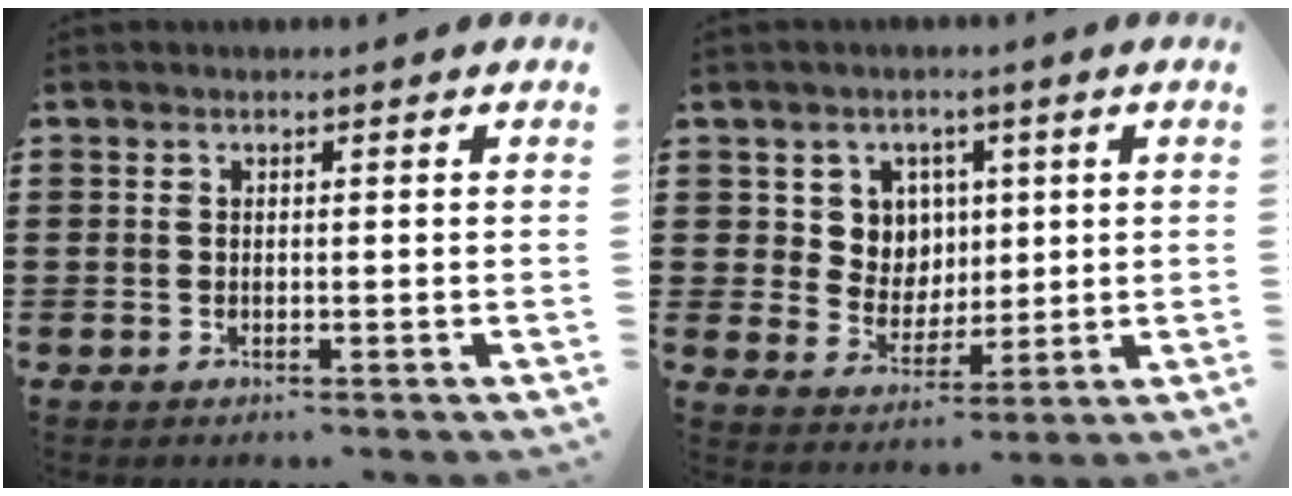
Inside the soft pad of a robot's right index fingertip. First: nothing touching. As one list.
[{"total": 5.9, "force": [2.3, 5.3, 1.1], "torque": [-0.043, 0.009, 0.041]}]